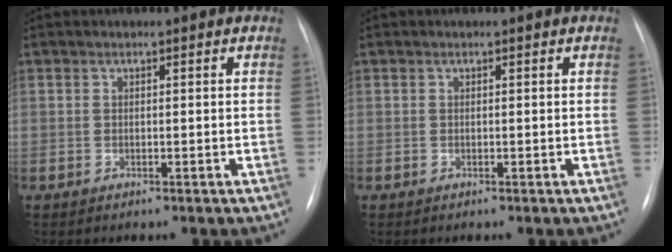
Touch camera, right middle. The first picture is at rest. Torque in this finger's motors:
{"motor_torque": [-0.34, 0.05, -0.01, 0.00]}